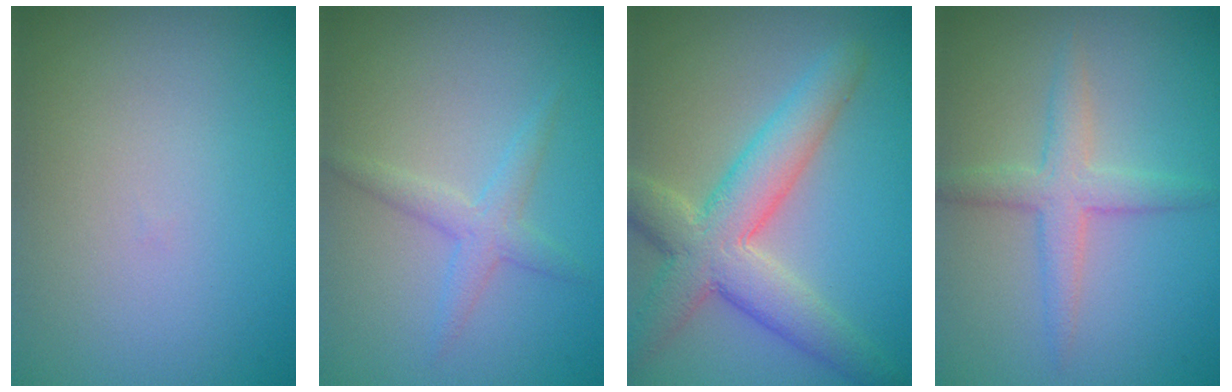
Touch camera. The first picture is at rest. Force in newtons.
{"total": 2.0, "press": 2.0, "slide": 0.2}
{"total": 6.6, "press": 6.6, "slide": 0.4}
{"total": 2.9, "press": 2.9, "slide": 0.1}